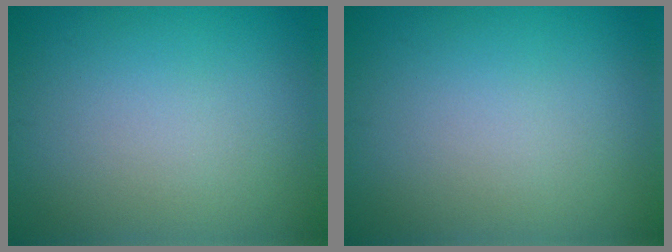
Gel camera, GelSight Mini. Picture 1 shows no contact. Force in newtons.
{"total": 0.0}